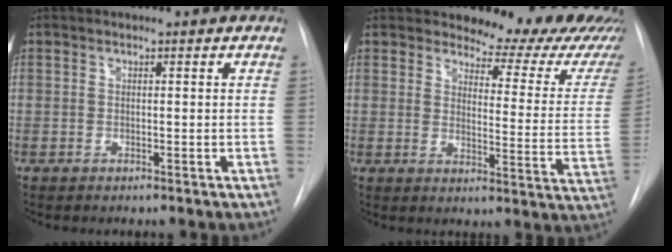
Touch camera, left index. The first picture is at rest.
{"total": 17.9, "force": [16.6, 4.0, 5.2], "torque": [-0.044, -0.093, 0.173]}